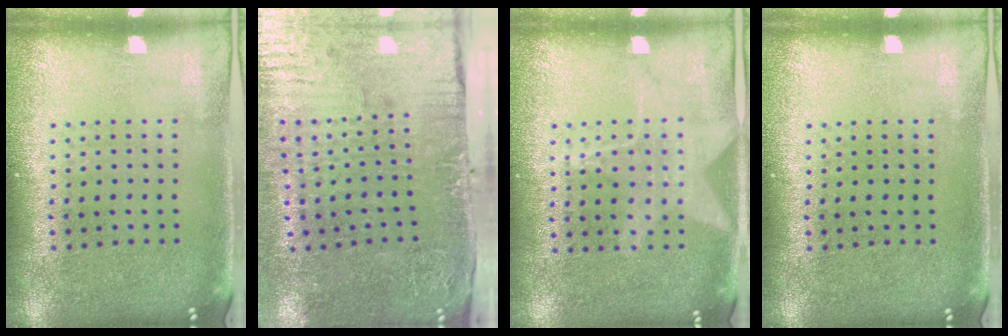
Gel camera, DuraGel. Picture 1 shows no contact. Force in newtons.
{"total": 4.9, "press": 4.0, "slide": 2.9}
{"total": 1.1, "press": 0.9, "slide": 0.6}
{"total": 0.0}